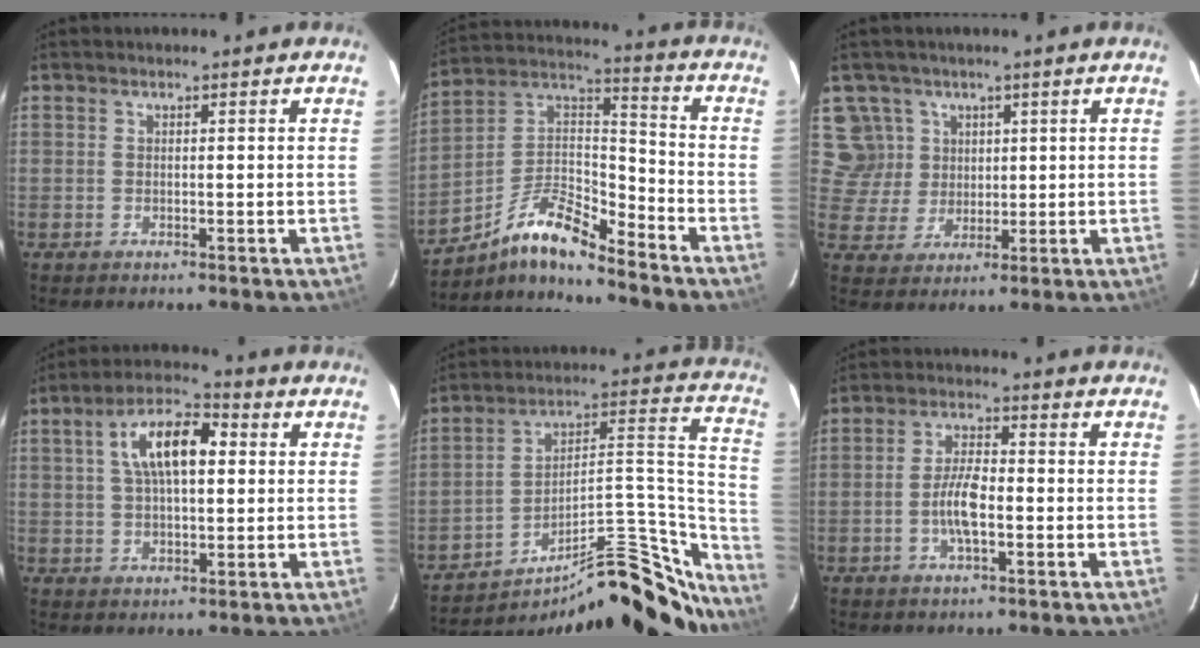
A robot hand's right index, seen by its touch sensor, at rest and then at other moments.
{"total": 12.7, "force": [-9.9, 2.6, 7.7], "torque": [-0.159, 0.022, -0.191]}
{"total": 6.5, "force": [2.7, 5.9, 0.4], "torque": [-0.006, 0.009, 0.054]}
{"total": 10.7, "force": [2.5, 4.7, 9.3], "torque": [-0.168, 0.027, 0.039]}
{"total": 26.4, "force": [-22.6, 6.6, 12.0], "torque": [-0.130, 0.045, -0.324]}
{"total": 6.0, "force": [-1.7, 1.9, 5.4], "torque": [-0.110, 0.007, -0.033]}